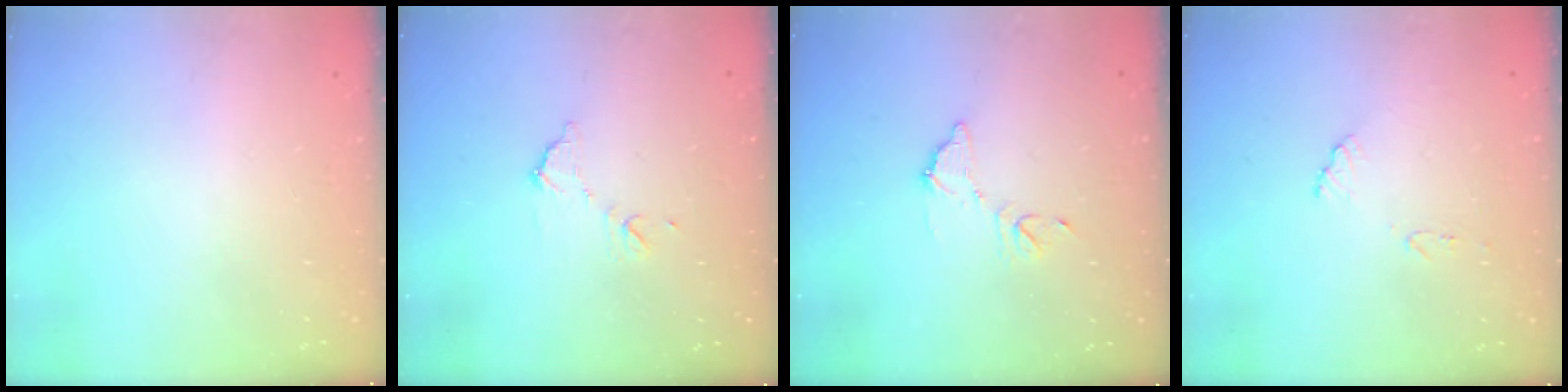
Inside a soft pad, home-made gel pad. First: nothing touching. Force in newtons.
{"total": 7.7, "press": 7.7, "slide": 0.4}
{"total": 9.5, "press": 9.5, "slide": 0.4}
{"total": 6.9, "press": 6.9, "slide": 0.4}